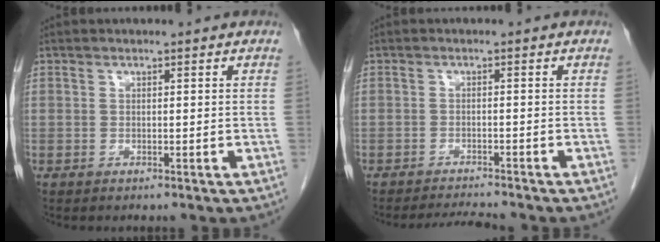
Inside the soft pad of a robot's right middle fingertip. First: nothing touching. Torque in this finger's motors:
{"motor_torque": [0.02, -0.01, 0.00, 0.00]}